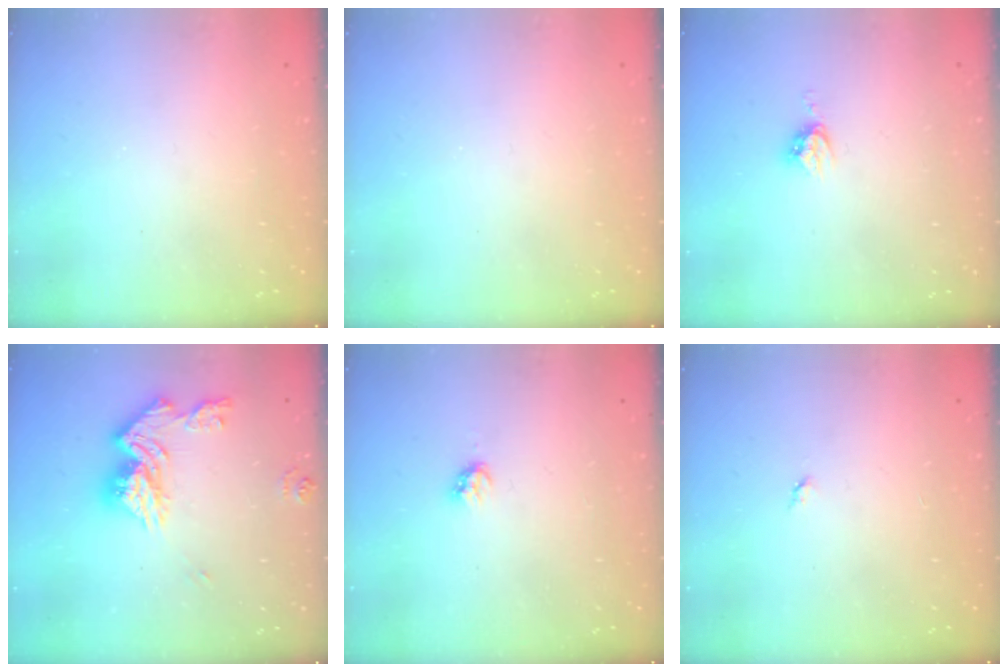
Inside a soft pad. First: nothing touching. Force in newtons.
{"total": 0.0}
{"total": 4.9, "press": 4.9, "slide": 0.1}
{"total": 14.3, "press": 14.2, "slide": 1.5}
{"total": 2.8, "press": 2.8, "slide": 0.2}
{"total": 2.8, "press": 2.8, "slide": 0.4}